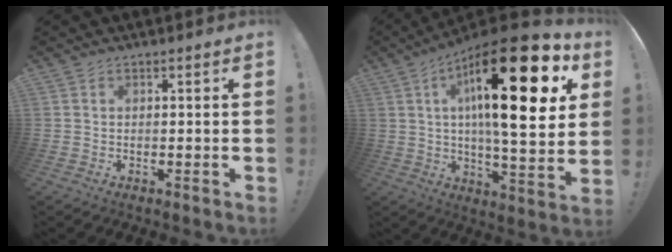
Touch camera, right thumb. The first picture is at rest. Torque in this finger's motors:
{"motor_torque": [0.85, 4.16, 1.82, -0.71, 0.62]}